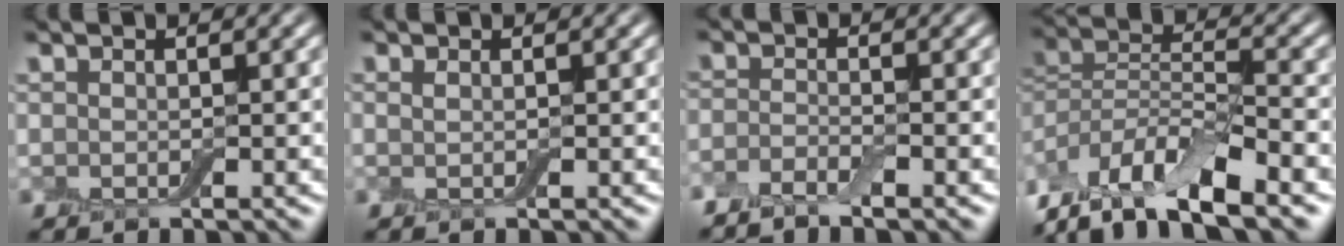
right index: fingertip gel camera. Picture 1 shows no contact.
{"total": 0.7, "force": [0.4, 0.2, 0.5], "torque": [-0.013, 0.000, 0.003]}
{"total": 2.0, "force": [-1.6, 0.3, 1.2], "torque": [-0.030, -0.003, -0.041]}
{"total": 11.7, "force": [-7.3, 4.3, 8.0], "torque": [-0.157, 0.013, -0.130]}